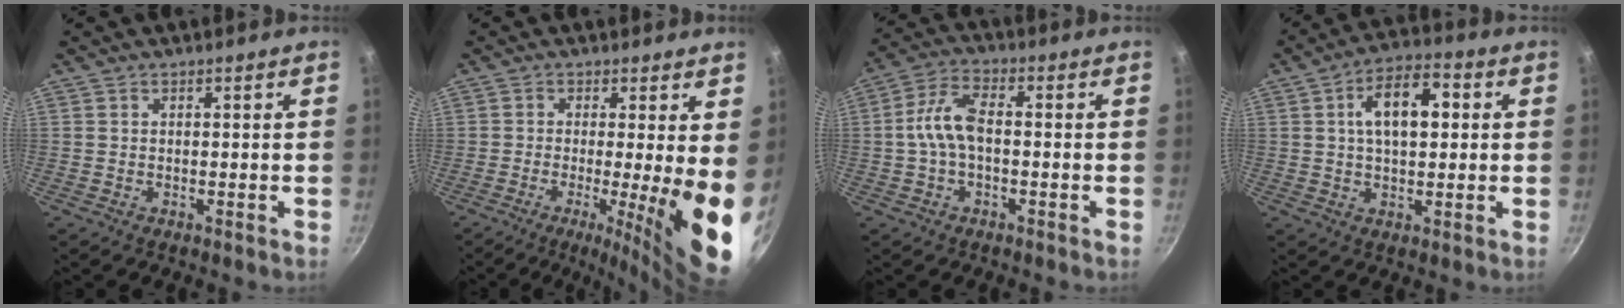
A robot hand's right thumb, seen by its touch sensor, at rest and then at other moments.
{"total": 11.8, "force": [-1.4, 1.5, 11.6], "torque": [-0.156, -0.021, -0.020]}
{"total": 7.8, "force": [-0.7, 4.2, 6.5], "torque": [-0.127, 0.031, -0.022]}
{"total": 11.4, "force": [2.1, 6.1, 9.4], "torque": [-0.127, 0.016, 0.026]}